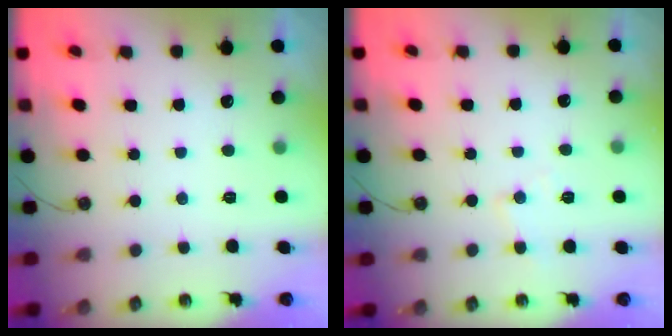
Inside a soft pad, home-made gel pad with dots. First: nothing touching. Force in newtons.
{"total": 6.2, "press": 6.2, "slide": 0.6}